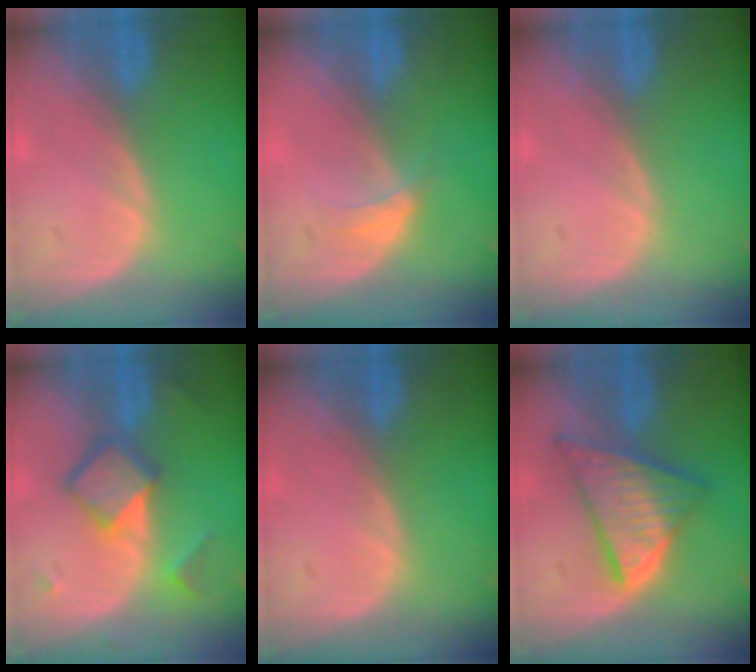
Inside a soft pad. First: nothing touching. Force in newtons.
{"total": 2.3, "press": 1.9, "slide": 1.3}
{"total": 0.0}
{"total": 6.2, "press": 6.2, "slide": 0.3}
{"total": 0.0}
{"total": 8.6, "press": 8.6, "slide": 0.5}